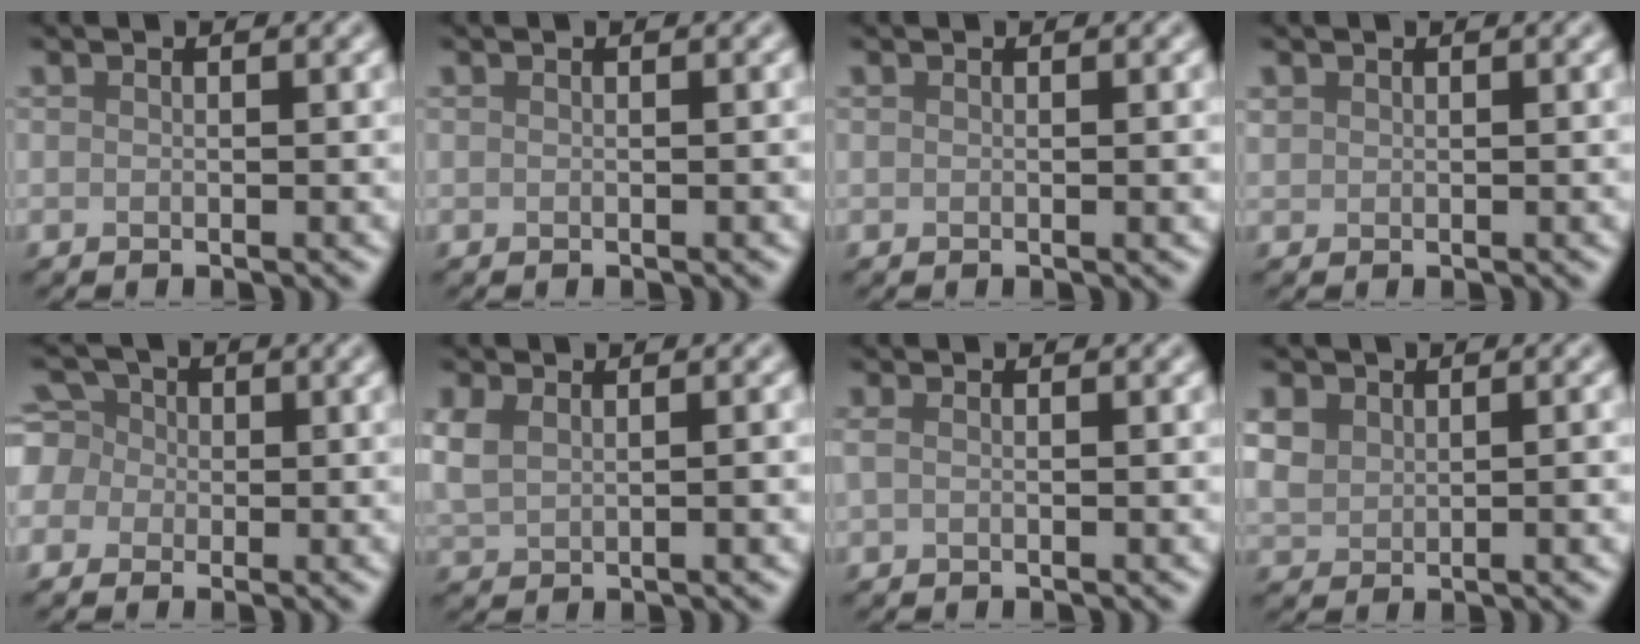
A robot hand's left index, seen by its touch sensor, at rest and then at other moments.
{"total": 0.0}
{"total": 0.6, "force": [0.1, 0.1, 0.6], "torque": [-0.006, 0.000, 0.001]}
{"total": 0.6, "force": [0.5, 0.4, 0.0], "torque": [0.001, 0.000, 0.012]}
{"total": 5.7, "force": [-0.1, 5.2, 2.2], "torque": [-0.051, 0.033, -0.041]}
{"total": 3.4, "force": [0.7, 2.1, 2.6], "torque": [-0.050, 0.010, 0.025]}
{"total": 0.8, "force": [0.1, 0.3, 0.7], "torque": [-0.017, 0.000, 0.000]}
{"total": 2.9, "force": [0.9, 2.1, 1.8], "torque": [-0.039, -0.001, 0.016]}